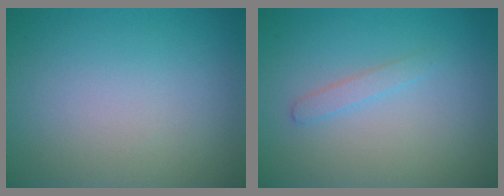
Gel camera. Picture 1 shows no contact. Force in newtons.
{"total": 1.2, "press": 1.2, "slide": 0.0}